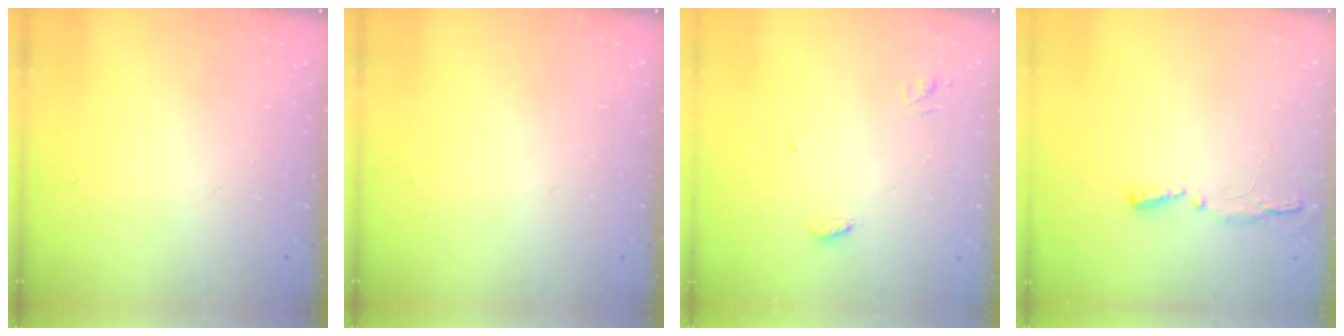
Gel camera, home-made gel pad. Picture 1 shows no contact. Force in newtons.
{"total": 0.0}
{"total": 3.6, "press": 3.6, "slide": 0.3}
{"total": 3.5, "press": 3.4, "slide": 0.8}